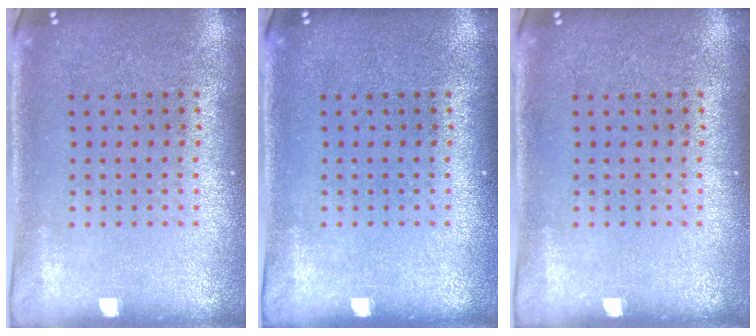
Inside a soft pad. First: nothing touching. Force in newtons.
{"total": 0.0}
{"total": 0.0}